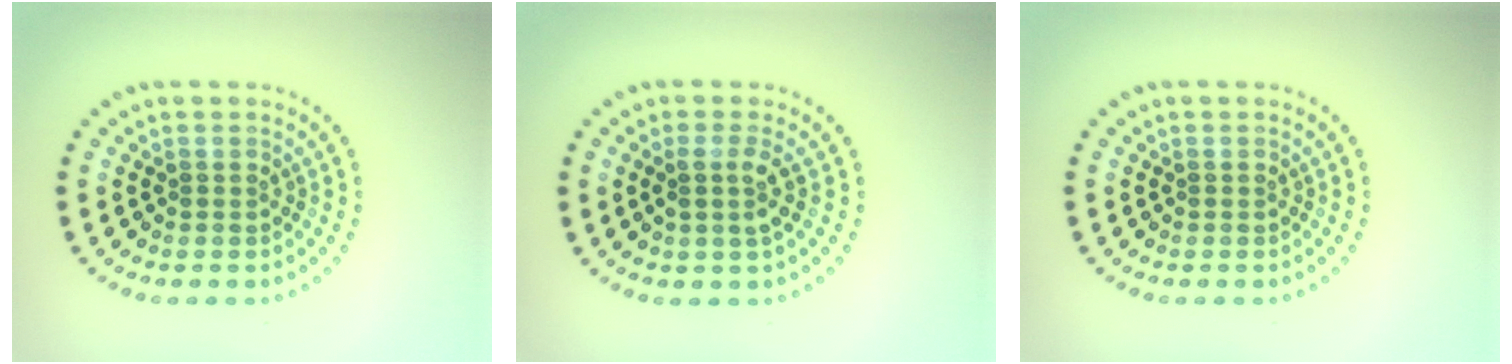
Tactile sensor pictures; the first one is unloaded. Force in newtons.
{"total": 1.8, "press": 1.4, "slide": 1.2}
{"total": 0.0}